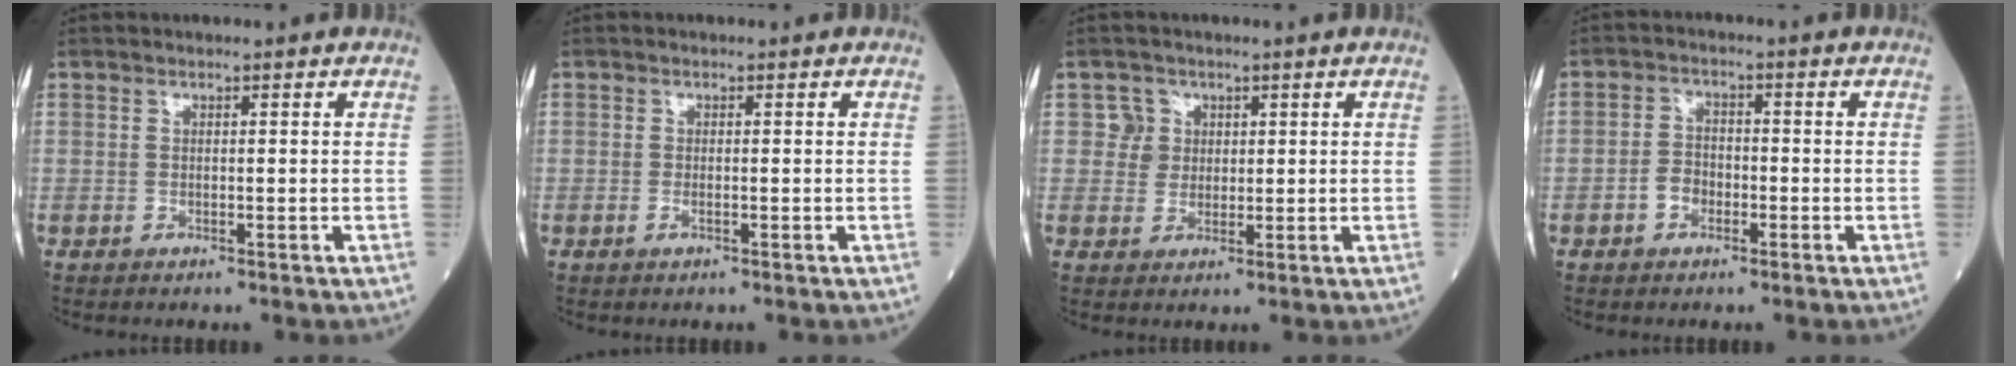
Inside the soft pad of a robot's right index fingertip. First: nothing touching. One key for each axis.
{"total": 0.8, "fx": -0.3, "fy": 0.3, "fz": 0.7, "tx": -0.016, "ty": -0.002, "tz": -0.005}
{"total": 3.1, "fx": 1.0, "fy": 2.9, "fz": 0.0, "tx": 0.009, "ty": 0.003, "tz": 0.015}
{"total": 3.2, "fx": -1.4, "fy": 2.3, "fz": 1.8, "tx": -0.029, "ty": 0.011, "tz": -0.028}